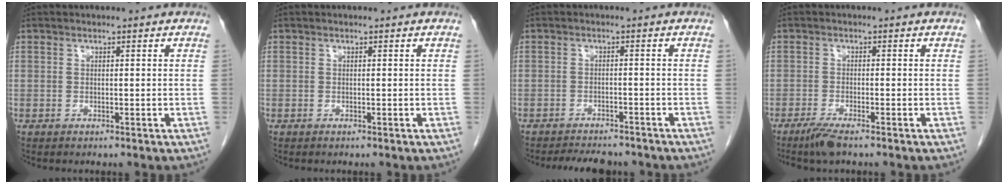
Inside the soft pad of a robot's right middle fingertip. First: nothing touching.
{"total": 0.0}
{"total": 6.8, "force": [-6.2, 2.0, 2.0], "torque": [-0.027, -0.006, -0.084]}
{"total": 3.1, "force": [-2.3, 0.3, 2.0], "torque": [-0.044, -0.007, -0.046]}